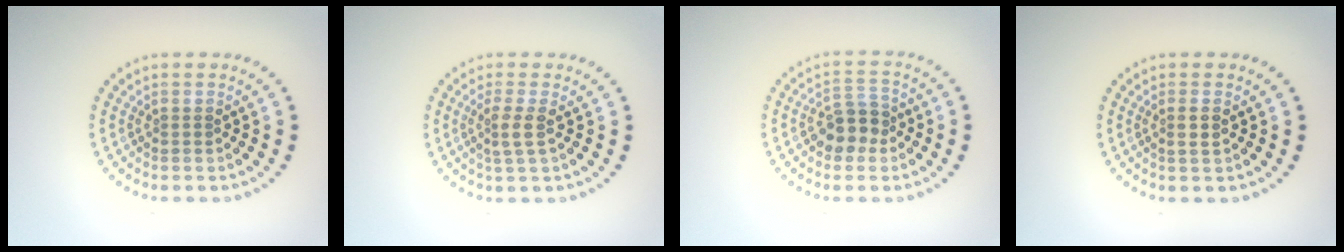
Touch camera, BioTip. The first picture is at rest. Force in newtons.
{"total": 1.9, "press": 1.5, "slide": 1.2}
{"total": 3.3, "press": 3.2, "slide": 1.1}
{"total": 1.0, "press": 0.9, "slide": 0.5}